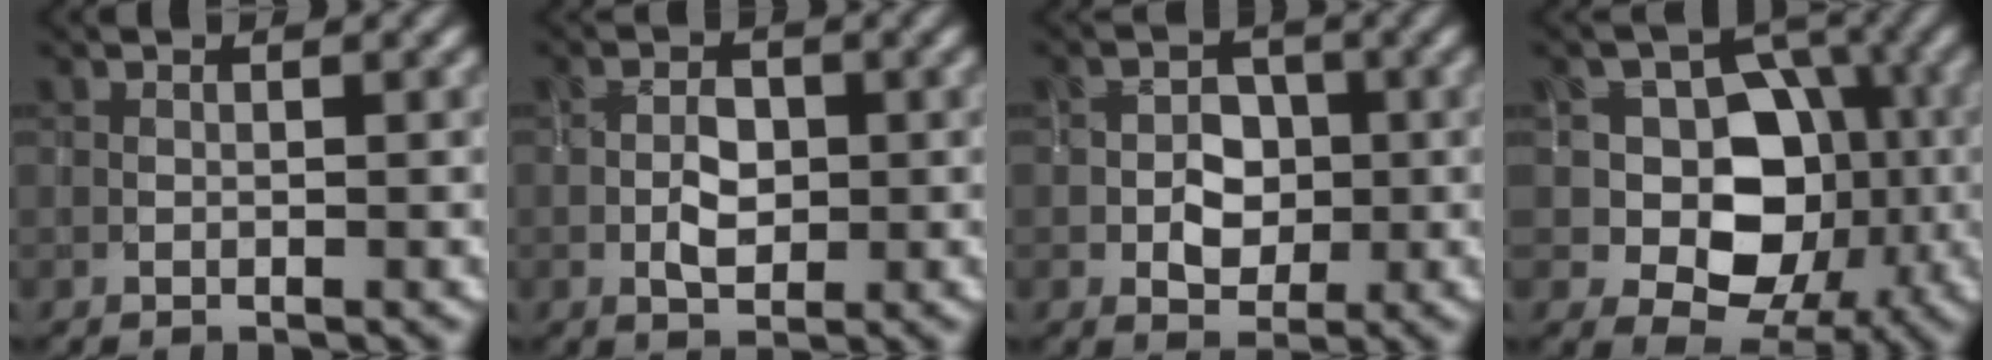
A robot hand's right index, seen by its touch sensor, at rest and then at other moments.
{"total": 2.9, "force": [-0.4, 1.8, 2.2], "torque": [-0.040, 0.001, -0.009]}
{"total": 3.4, "force": [-0.6, 2.5, 2.2], "torque": [-0.030, 0.001, -0.011]}
{"total": 9.7, "force": [-0.9, 7.5, 6.1], "torque": [-0.055, 0.012, -0.034]}